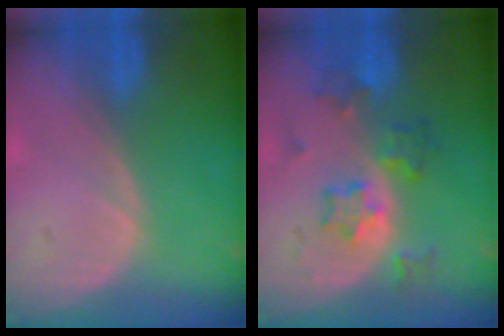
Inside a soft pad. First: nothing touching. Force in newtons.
{"total": 5.8, "press": 5.8, "slide": 0.8}